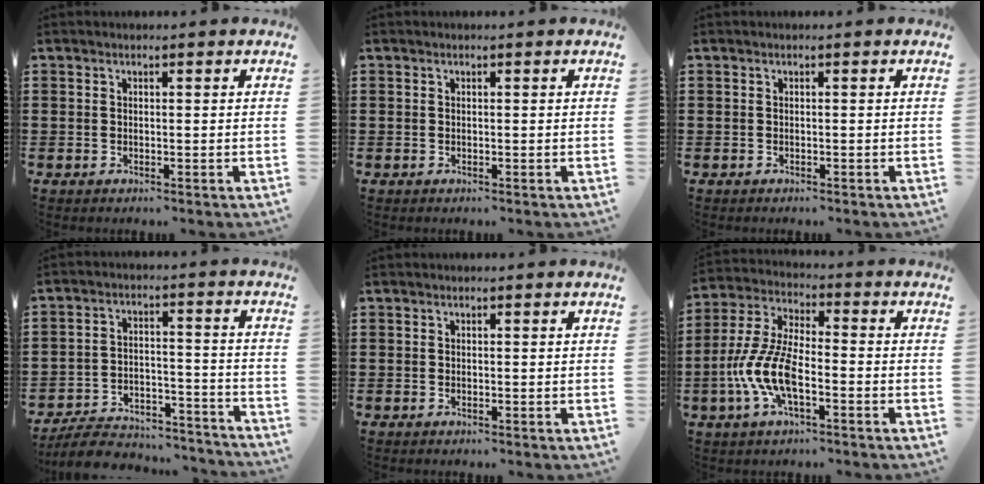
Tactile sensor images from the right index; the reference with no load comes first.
{"total": 0.0}
{"total": 0.0}
{"total": 7.1, "force": [-6.7, 1.7, 1.8], "torque": [-0.035, 0.019, -0.131]}
{"total": 0.0}
{"total": 9.4, "force": [-3.5, 3.5, 8.1], "torque": [-0.197, -0.010, -0.070]}